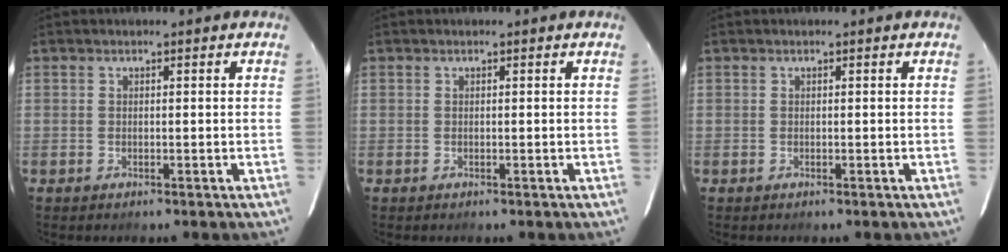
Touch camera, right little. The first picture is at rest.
{"total": 0.0}
{"total": 0.0}